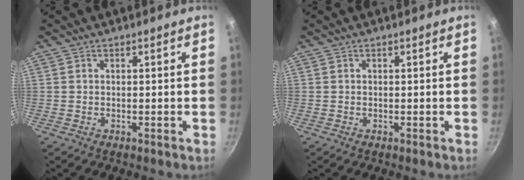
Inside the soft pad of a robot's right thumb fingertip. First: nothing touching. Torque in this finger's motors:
{"motor_torque": [-0.15, 0.15, 0.00, 0.00, 0.02]}